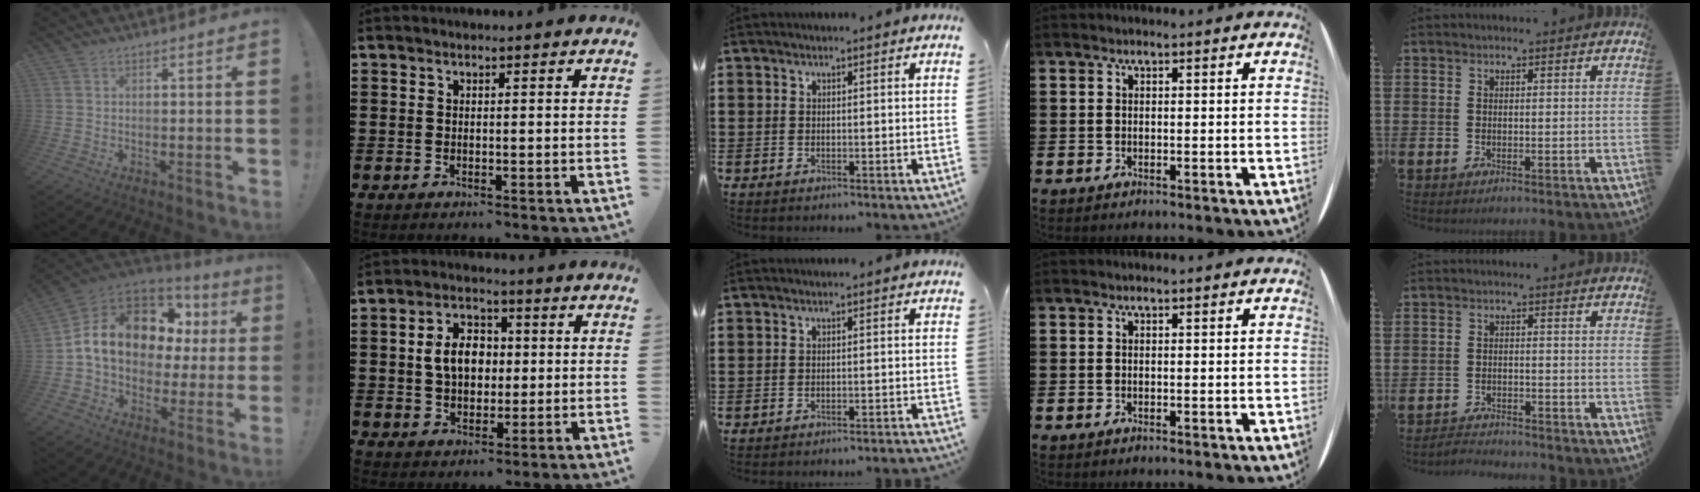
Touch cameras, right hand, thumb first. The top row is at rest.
{"thumb": {"total": 17.3, "force": [5.0, 12.5, 10.9], "torque": [-0.175, -0.010, 0.114]}, "index": {"total": 6.6, "force": [0.6, 4.7, 4.5], "torque": [-0.098, 0.014, 0.003]}, "middle": {"total": 1.5, "force": [-1.4, -0.3, 0.2], "torque": [-0.005, 0.004, -0.029]}, "little": {"total": 2.2, "force": [-2.2, 0.1, -0.2], "torque": [-0.003, 0.003, -0.049]}}